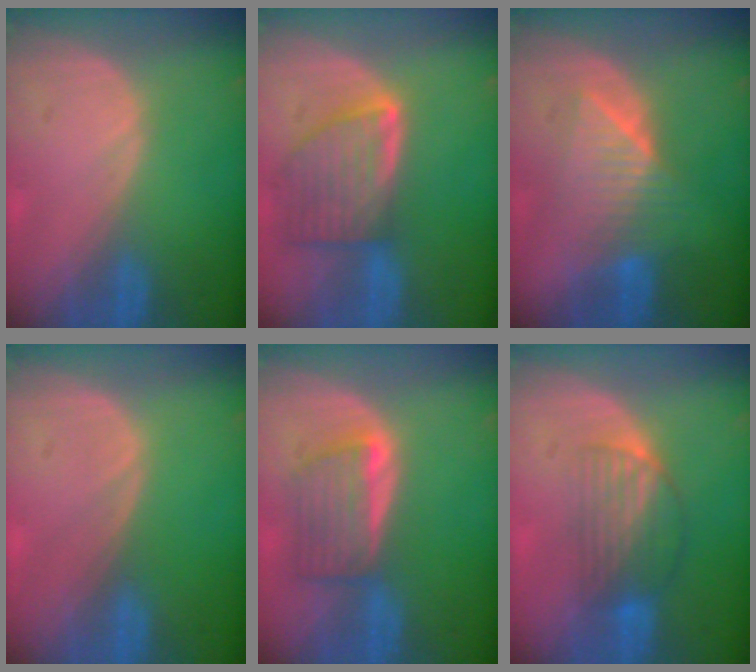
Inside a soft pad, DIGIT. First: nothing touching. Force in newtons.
{"total": 8.1, "press": 7.2, "slide": 3.6}
{"total": 6.4, "press": 6.3, "slide": 0.3}
{"total": 0.0}
{"total": 5.7, "press": 5.6, "slide": 1.1}
{"total": 6.6, "press": 5.7, "slide": 3.4}